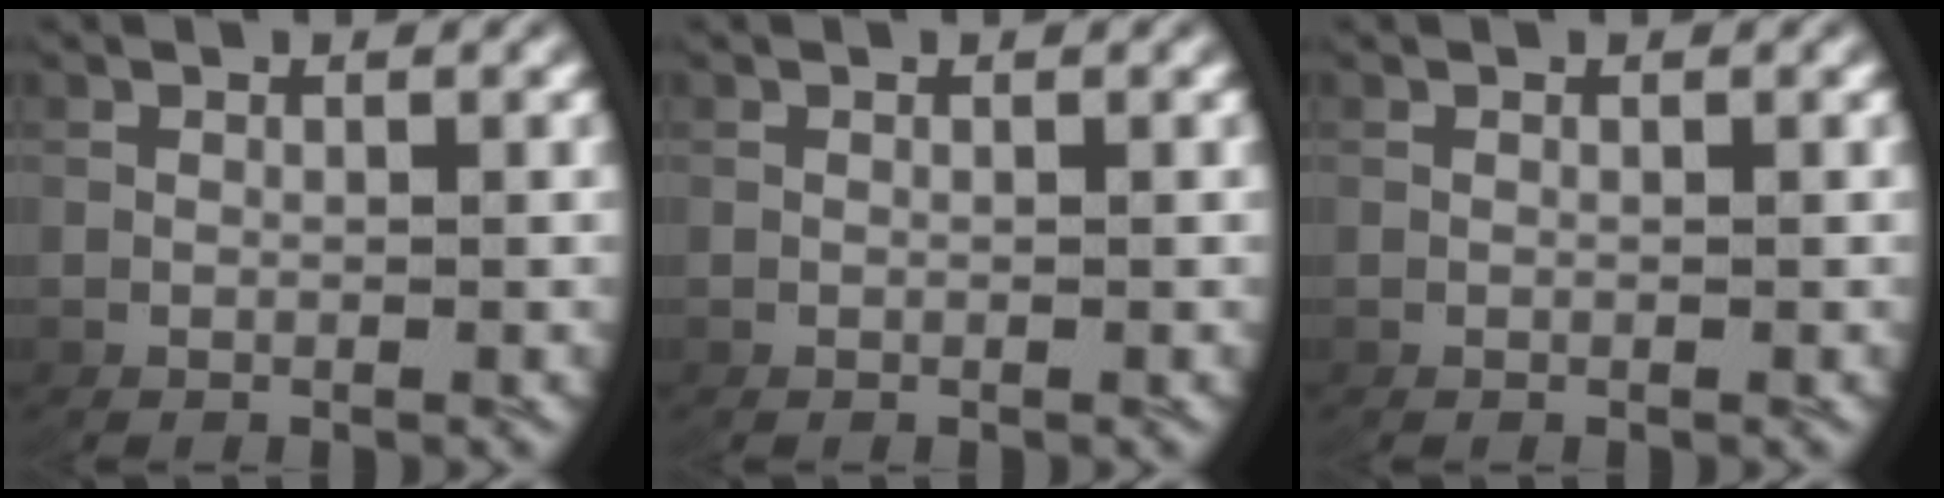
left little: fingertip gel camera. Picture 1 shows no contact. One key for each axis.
{"total": 0.0}
{"total": 0.0}